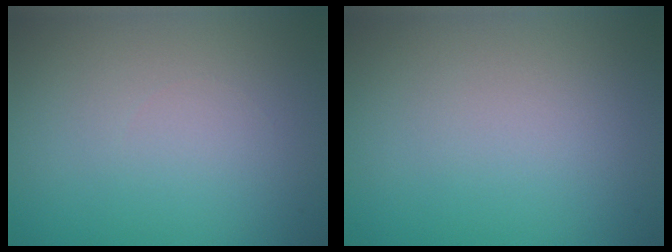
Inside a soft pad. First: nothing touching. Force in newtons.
{"total": 0.0}